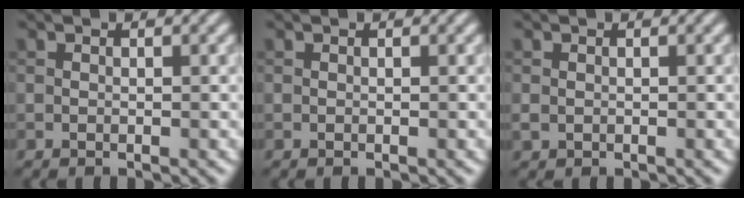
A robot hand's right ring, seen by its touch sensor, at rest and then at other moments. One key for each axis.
{"total": 0.0}
{"total": 0.6, "fx": 0.0, "fy": 0.6, "fz": 0.2, "tx": -0.002, "ty": -0.003, "tz": 0.000}